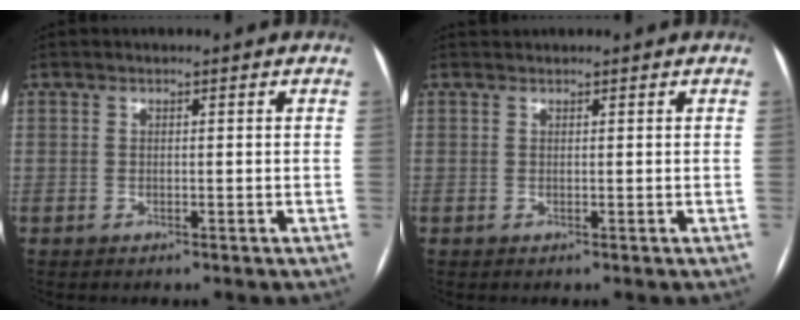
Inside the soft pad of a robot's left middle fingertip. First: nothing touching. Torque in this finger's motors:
{"motor_torque": [0.00, 0.02, 0.00, 0.00]}